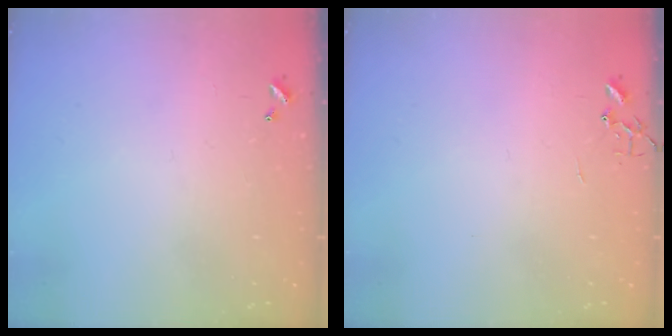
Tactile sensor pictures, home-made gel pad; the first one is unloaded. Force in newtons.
{"total": 0.0}